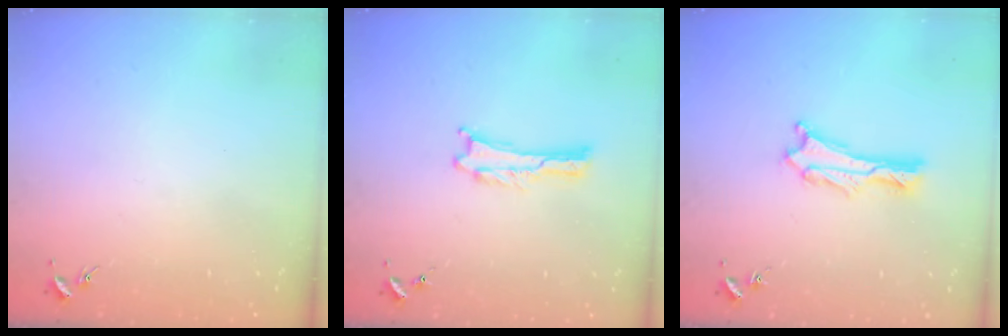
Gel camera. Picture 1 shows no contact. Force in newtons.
{"total": 0.0}
{"total": 1.1, "press": 1.1, "slide": 0.2}